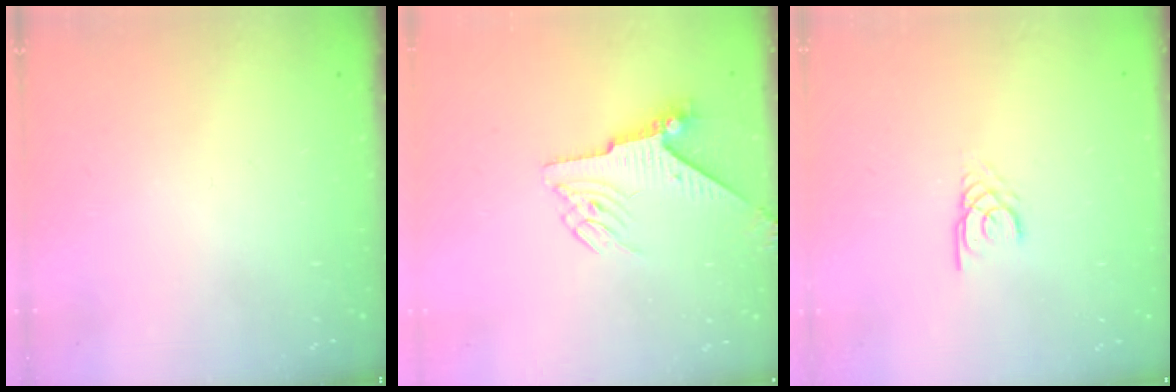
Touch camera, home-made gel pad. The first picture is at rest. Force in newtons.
{"total": 6.0, "press": 5.9, "slide": 1.0}
{"total": 2.1, "press": 2.1, "slide": 0.0}